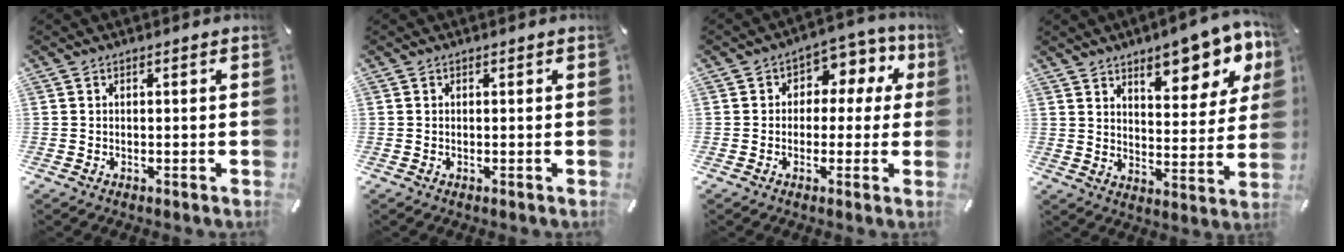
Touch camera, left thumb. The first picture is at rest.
{"total": 0.0}
{"total": 7.6, "force": [1.0, 6.2, 4.3], "torque": [-0.052, 0.000, 0.012]}
{"total": 13.0, "force": [9.1, 5.6, 7.4], "torque": [-0.085, -0.065, 0.152]}